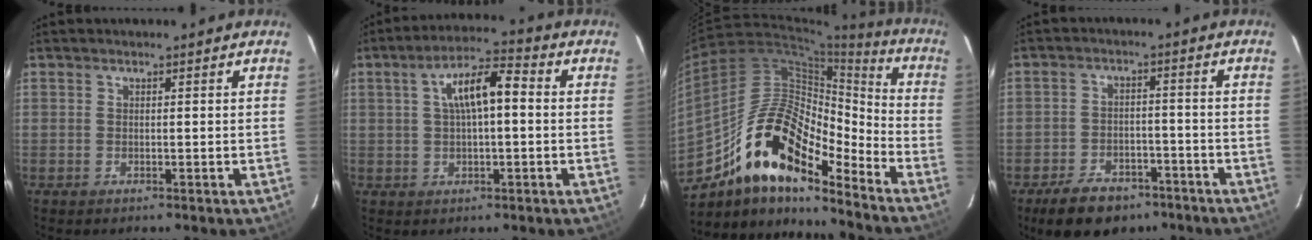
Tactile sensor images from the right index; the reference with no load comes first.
{"total": 8.4, "force": [1.0, 2.6, 7.9], "torque": [-0.138, 0.024, 0.020]}
{"total": 19.6, "force": [-13.4, 6.9, 12.6], "torque": [-0.221, 0.005, -0.254]}
{"total": 10.9, "force": [-7.6, 6.3, 4.6], "torque": [-0.107, 0.019, -0.103]}